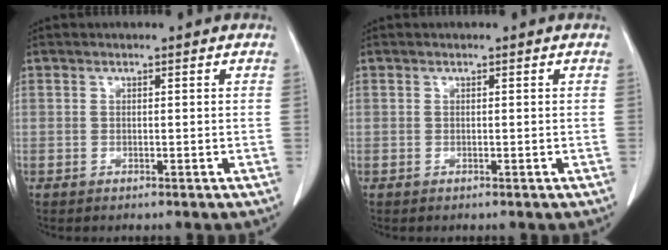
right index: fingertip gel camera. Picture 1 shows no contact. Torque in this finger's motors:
{"motor_torque": [0.00, 0.00, 0.00, 0.00]}